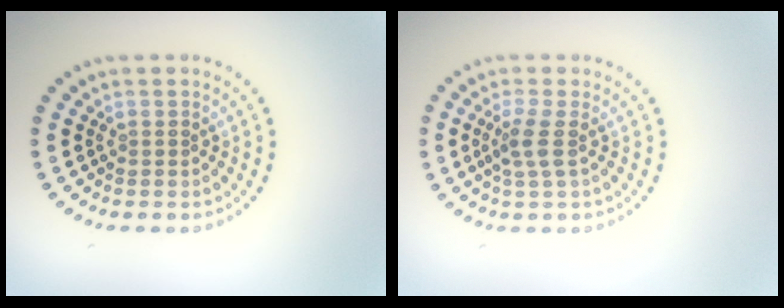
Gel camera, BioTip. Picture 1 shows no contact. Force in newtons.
{"total": 2.1, "press": 1.6, "slide": 1.4}